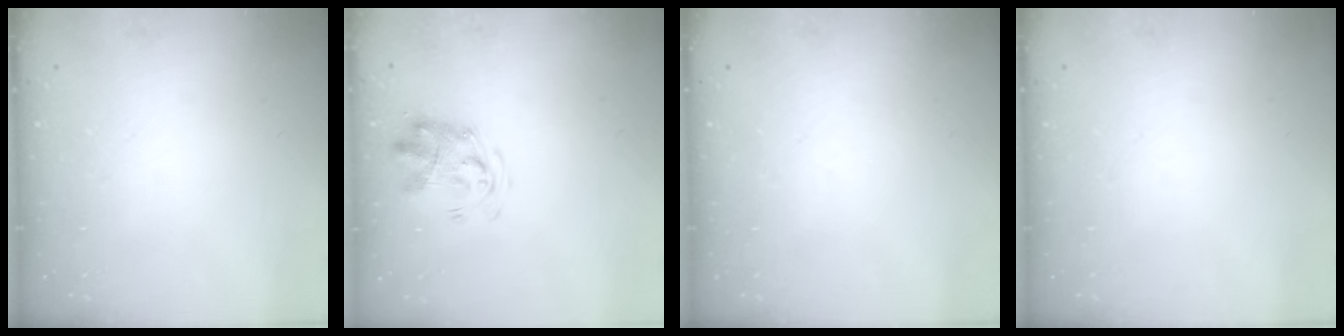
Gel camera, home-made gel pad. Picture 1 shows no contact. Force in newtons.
{"total": 3.2, "press": 3.1, "slide": 0.8}
{"total": 0.0}
{"total": 0.0}